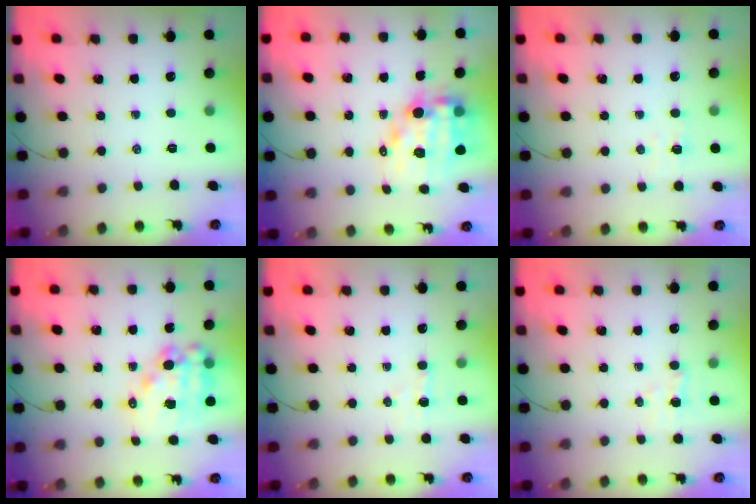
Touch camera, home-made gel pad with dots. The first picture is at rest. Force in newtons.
{"total": 11.7, "press": 11.2, "slide": 3.2}
{"total": 2.9, "press": 2.8, "slide": 0.8}
{"total": 13.5, "press": 13.2, "slide": 3.0}
{"total": 3.2, "press": 3.1, "slide": 0.8}
{"total": 3.5, "press": 3.4, "slide": 0.8}